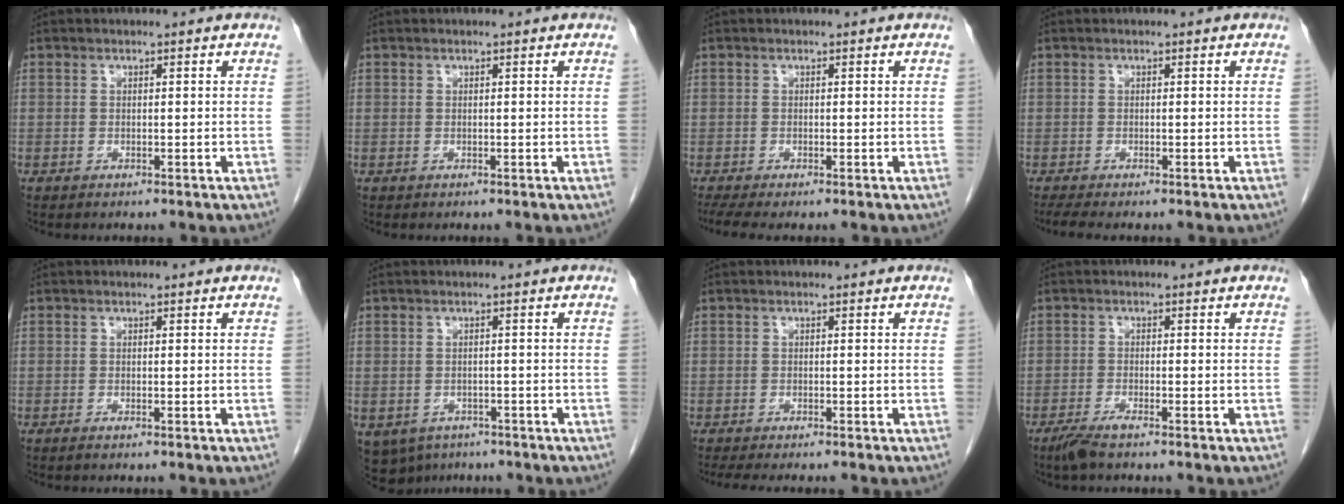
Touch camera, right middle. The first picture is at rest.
{"total": 0.0}
{"total": 3.0, "force": [-2.4, 0.2, 1.9], "torque": [-0.035, -0.009, -0.043]}
{"total": 2.2, "force": [-1.8, 0.0, 1.2], "torque": [-0.026, -0.007, -0.033]}
{"total": 0.6, "force": [-0.5, 0.0, 0.4], "torque": [-0.011, -0.001, -0.008]}
{"total": 8.8, "force": [-5.1, 6.6, 2.7], "torque": [-0.071, -0.009, -0.064]}
{"total": 5.1, "force": [-4.3, 0.3, 2.6], "torque": [-0.029, -0.010, -0.067]}
{"total": 3.0, "force": [-2.3, 0.2, 1.9], "torque": [-0.047, -0.006, -0.047]}